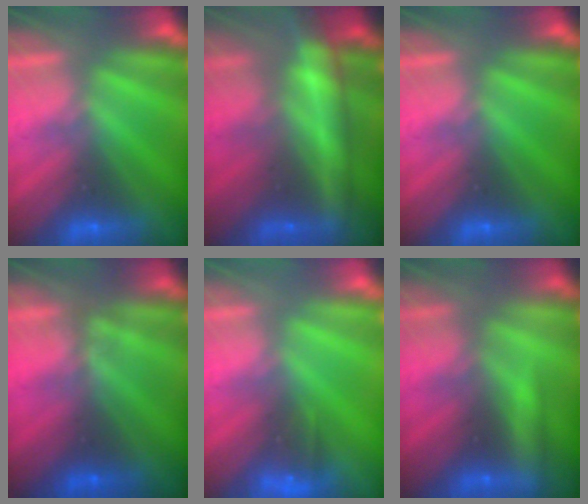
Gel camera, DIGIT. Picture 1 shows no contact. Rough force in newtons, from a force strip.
{"total": 7.8}
{"total": 0.0}
{"total": 1.4}
{"total": 4.7}
{"total": 2.1}